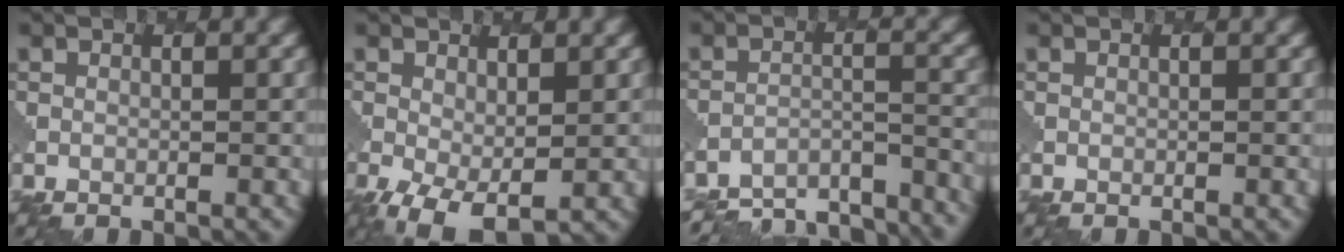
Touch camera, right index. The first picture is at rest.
{"total": 4.0, "force": [-0.7, 2.2, 3.2], "torque": [-0.076, -0.017, -0.009]}
{"total": 10.4, "force": [-10.1, 2.1, 1.5], "torque": [-0.019, 0.001, -0.131]}
{"total": 0.0}